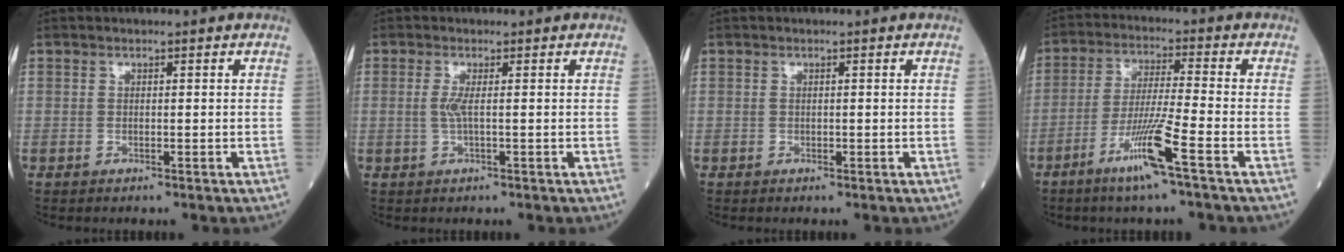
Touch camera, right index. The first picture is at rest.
{"total": 1.8, "force": [0.1, -0.1, 1.8], "torque": [-0.047, -0.002, 0.000]}
{"total": 0.0}
{"total": 8.9, "force": [-4.8, -1.1, 7.4], "torque": [-0.141, -0.016, -0.096]}